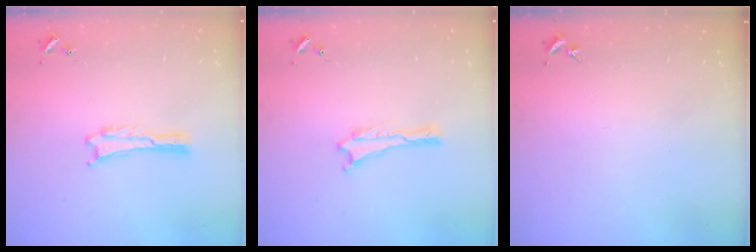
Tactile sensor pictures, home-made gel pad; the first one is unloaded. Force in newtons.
{"total": 0.0}
{"total": 0.0}